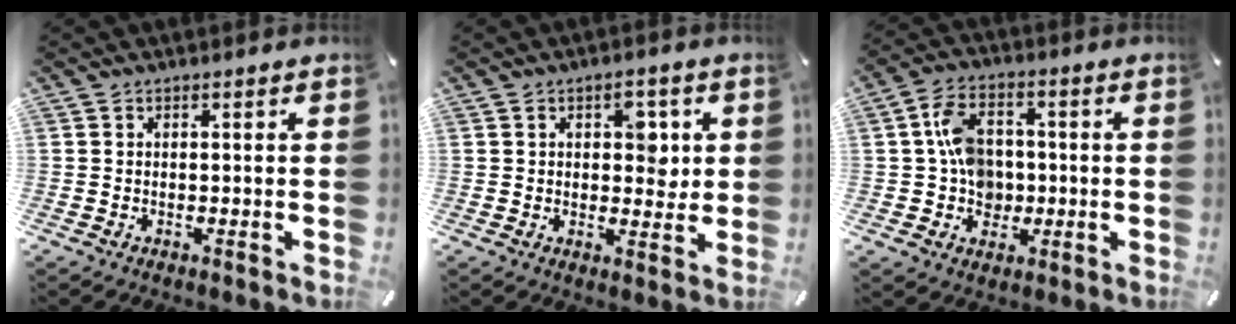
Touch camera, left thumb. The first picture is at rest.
{"total": 5.9, "force": [1.6, 3.9, 4.1], "torque": [-0.040, -0.008, 0.017]}
{"total": 9.3, "force": [0.1, 7.8, 5.1], "torque": [-0.100, 0.016, 0.005]}